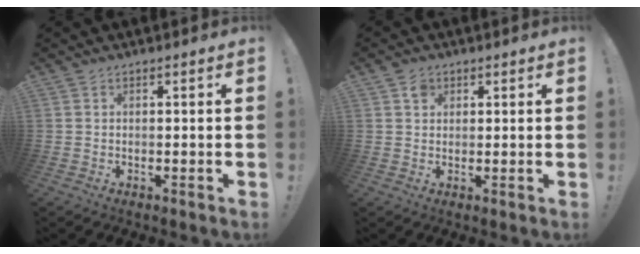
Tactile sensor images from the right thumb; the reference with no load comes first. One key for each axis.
{"total": 2.5, "fx": 1.5, "fy": 2.0, "fz": 0.7, "tx": -0.010, "ty": -0.001, "tz": 0.025}